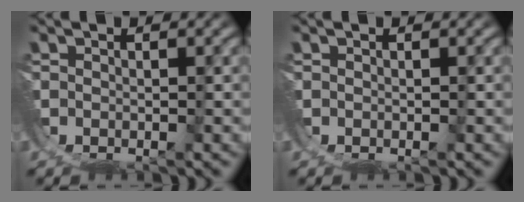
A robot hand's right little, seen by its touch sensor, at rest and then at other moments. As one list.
[{"total": 0.0}]